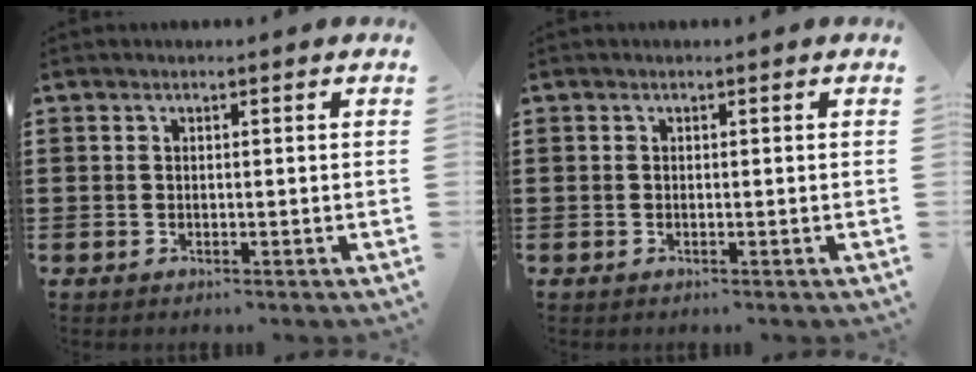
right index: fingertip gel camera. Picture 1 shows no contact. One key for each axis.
{"total": 0.0}